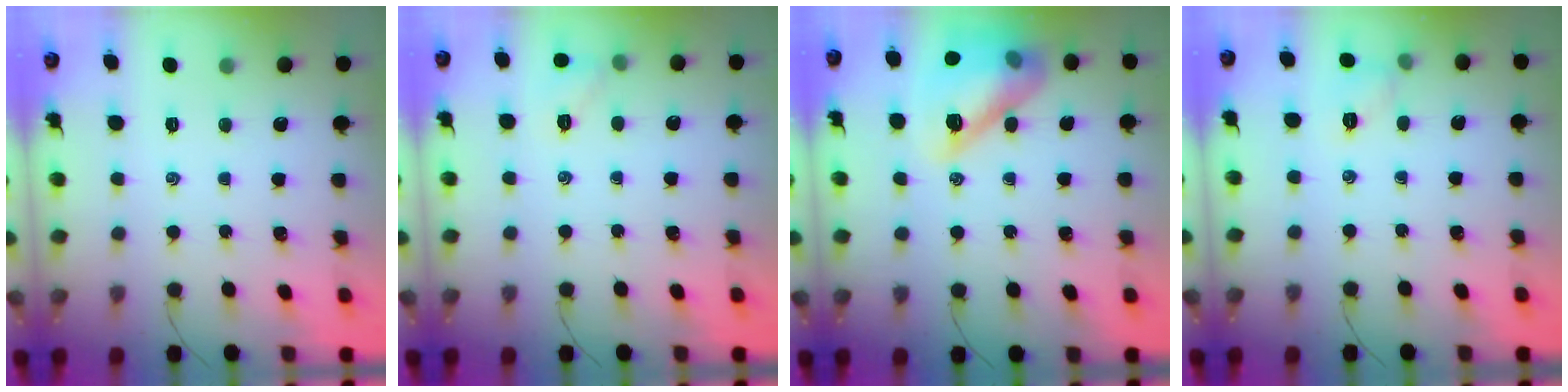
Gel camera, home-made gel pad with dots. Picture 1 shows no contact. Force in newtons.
{"total": 5.4, "press": 5.1, "slide": 1.6}
{"total": 15.1, "press": 14.9, "slide": 2.1}
{"total": 4.5, "press": 4.2, "slide": 1.6}